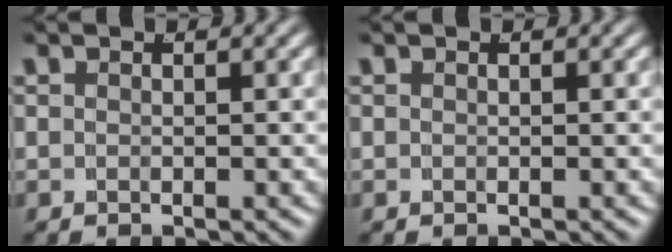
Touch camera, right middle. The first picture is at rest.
{"total": 0.0}